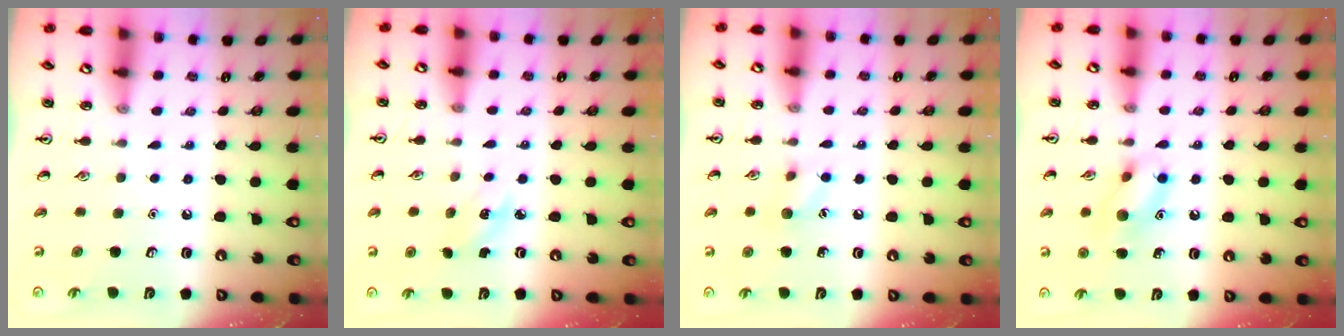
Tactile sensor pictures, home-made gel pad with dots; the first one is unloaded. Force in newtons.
{"total": 2.7, "press": 2.5, "slide": 1.0}
{"total": 6.7, "press": 6.4, "slide": 2.0}
{"total": 10.0, "press": 10.0, "slide": 0.7}